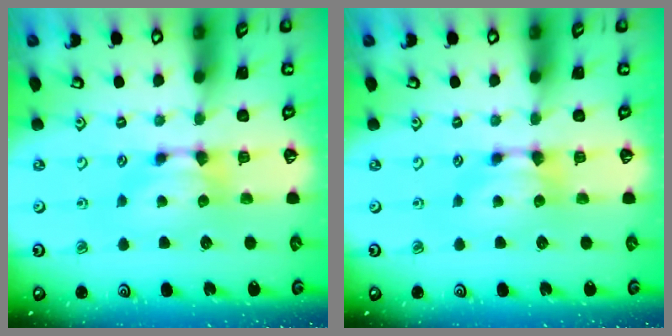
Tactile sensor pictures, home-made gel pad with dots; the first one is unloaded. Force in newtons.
{"total": 0.0}